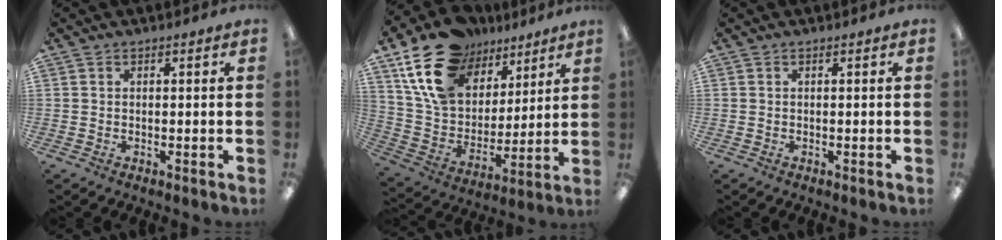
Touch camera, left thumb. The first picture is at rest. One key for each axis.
{"total": 21.4, "fx": 12.9, "fy": 13.7, "fz": 10.3, "tx": -0.188, "ty": -0.056, "tz": 0.242}
{"total": 0.0}